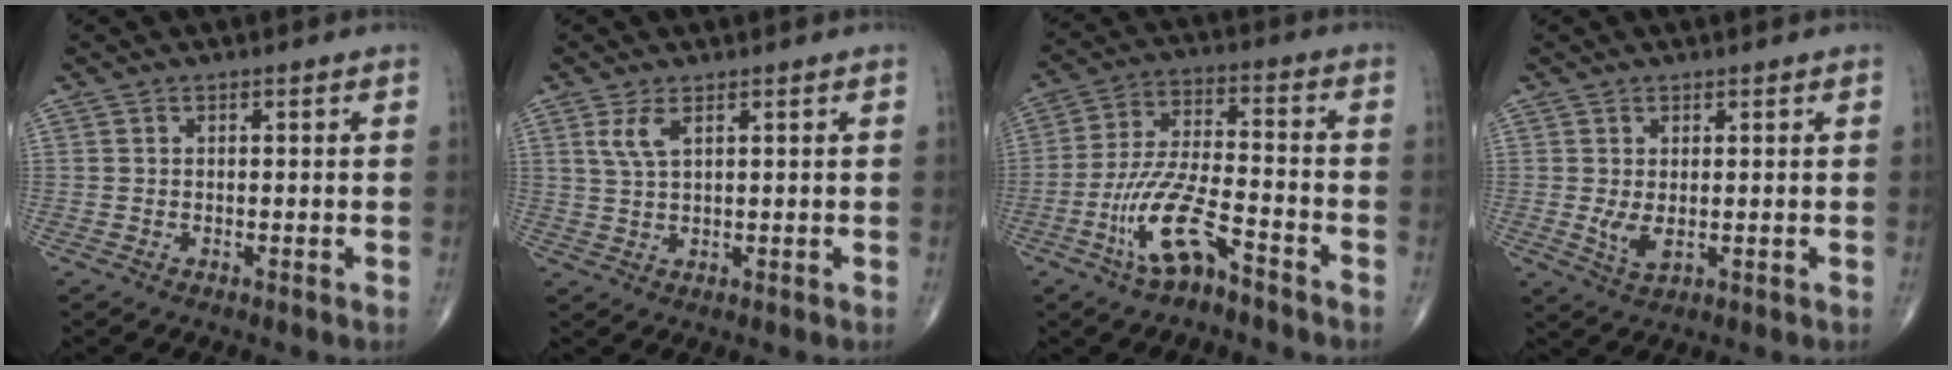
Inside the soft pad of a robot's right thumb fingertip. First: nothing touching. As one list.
[{"total": 3.3, "force": [1.6, 1.1, 2.7], "torque": [-0.062, -0.002, 0.040]}, {"total": 12.2, "force": [-6.8, 3.8, 9.3], "torque": [-0.199, 0.048, -0.125]}, {"total": 3.3, "force": [0.1, 1.5, 3.0], "torque": [-0.060, -0.011, 0.010]}]